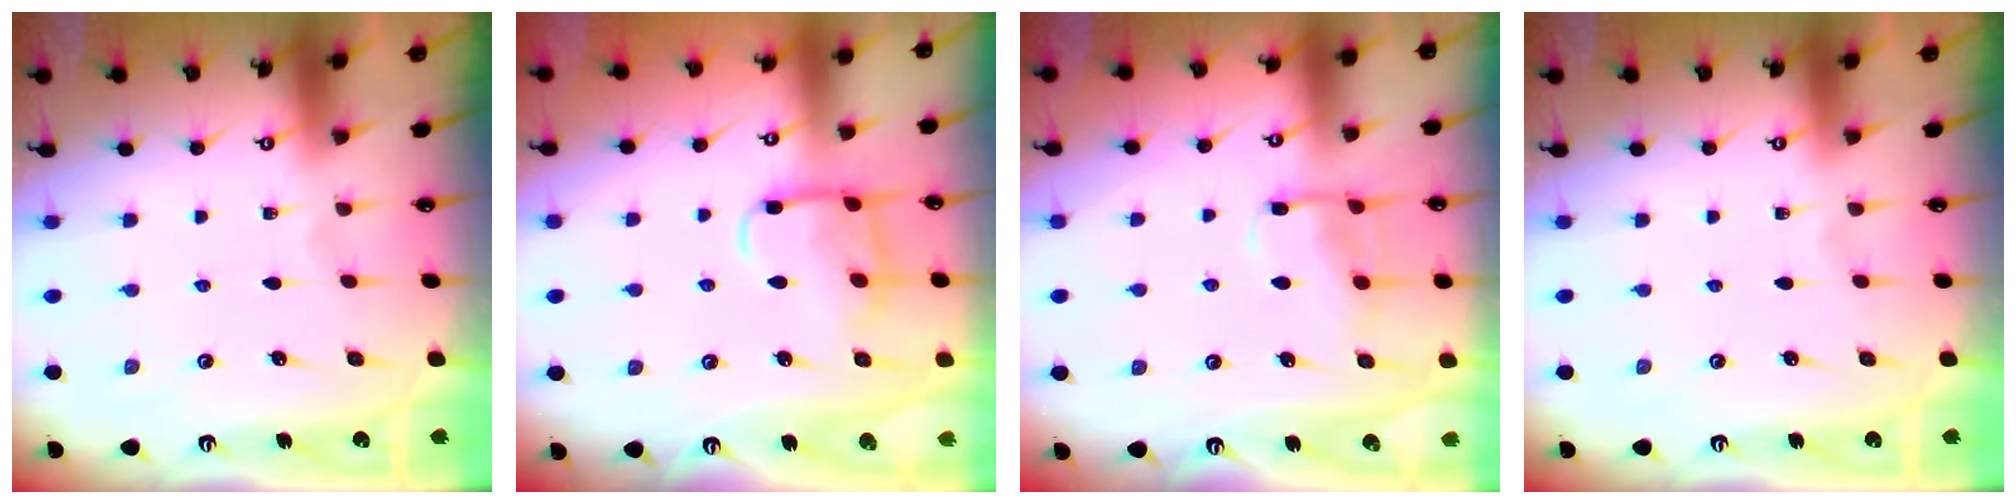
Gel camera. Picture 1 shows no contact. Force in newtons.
{"total": 11.6, "press": 11.5, "slide": 1.2}
{"total": 9.9, "press": 9.8, "slide": 0.8}
{"total": 0.0}